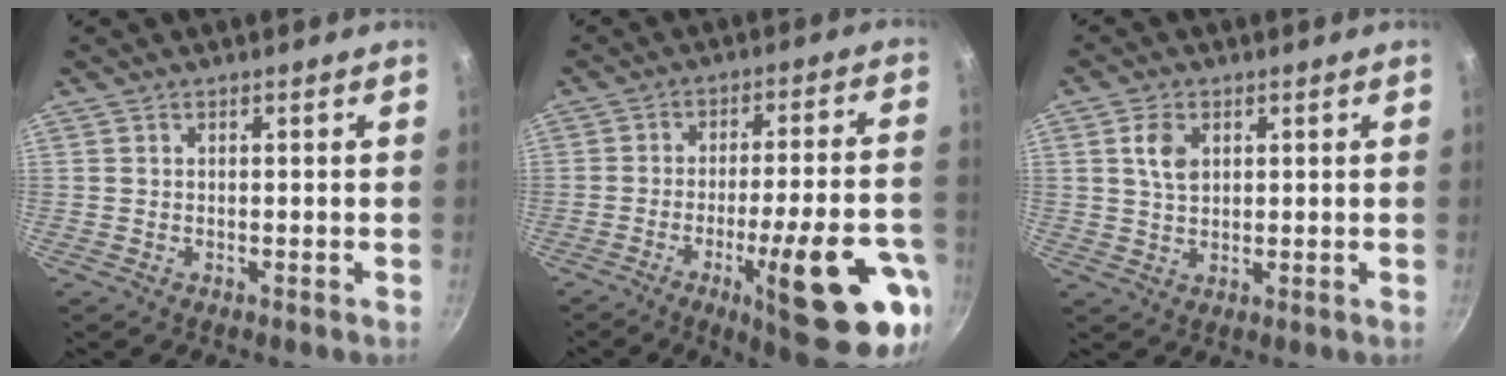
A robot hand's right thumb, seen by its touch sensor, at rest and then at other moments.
{"total": 22.0, "force": [-8.8, 5.3, 19.5], "torque": [-0.234, 0.021, -0.119]}
{"total": 4.7, "force": [1.5, 3.1, 3.2], "torque": [-0.052, -0.003, 0.029]}